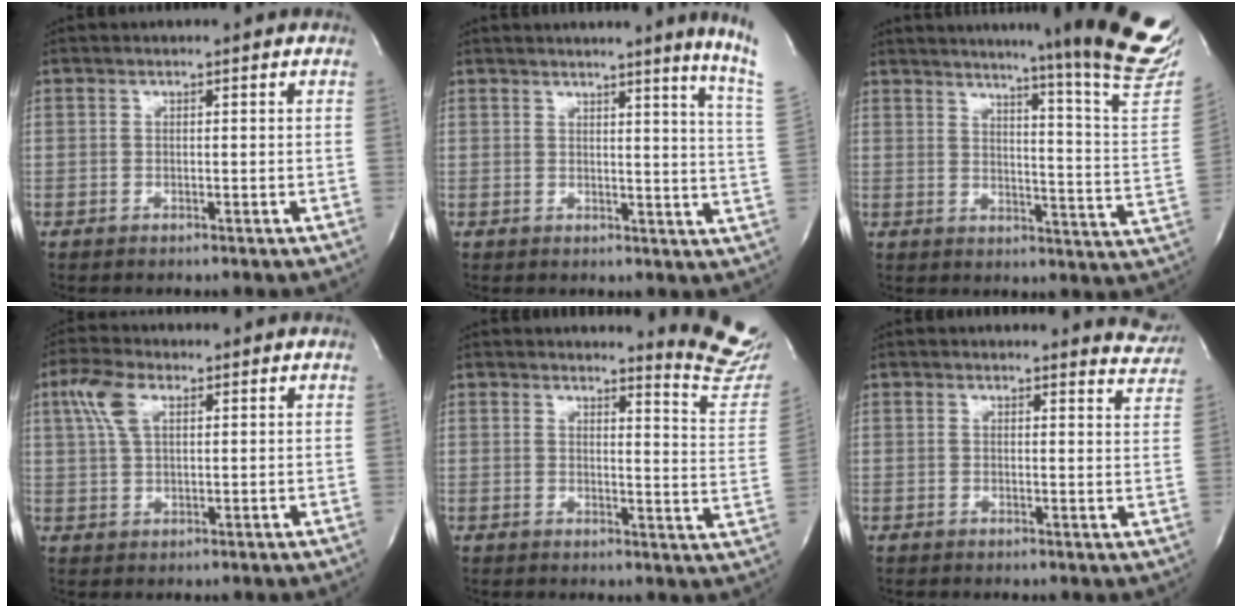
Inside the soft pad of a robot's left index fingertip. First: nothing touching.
{"total": 10.9, "force": [8.5, -2.7, 6.2], "torque": [-0.079, -0.072, 0.076]}
{"total": 26.1, "force": [21.7, -1.1, 14.4], "torque": [-0.182, -0.108, 0.259]}
{"total": 5.5, "force": [2.6, 2.2, 4.3], "torque": [-0.103, 0.019, 0.054]}
{"total": 9.6, "force": [9.5, -0.8, 1.3], "torque": [-0.008, -0.111, 0.087]}
{"total": 5.7, "force": [5.6, 0.6, -0.1], "torque": [0.011, -0.045, 0.033]}